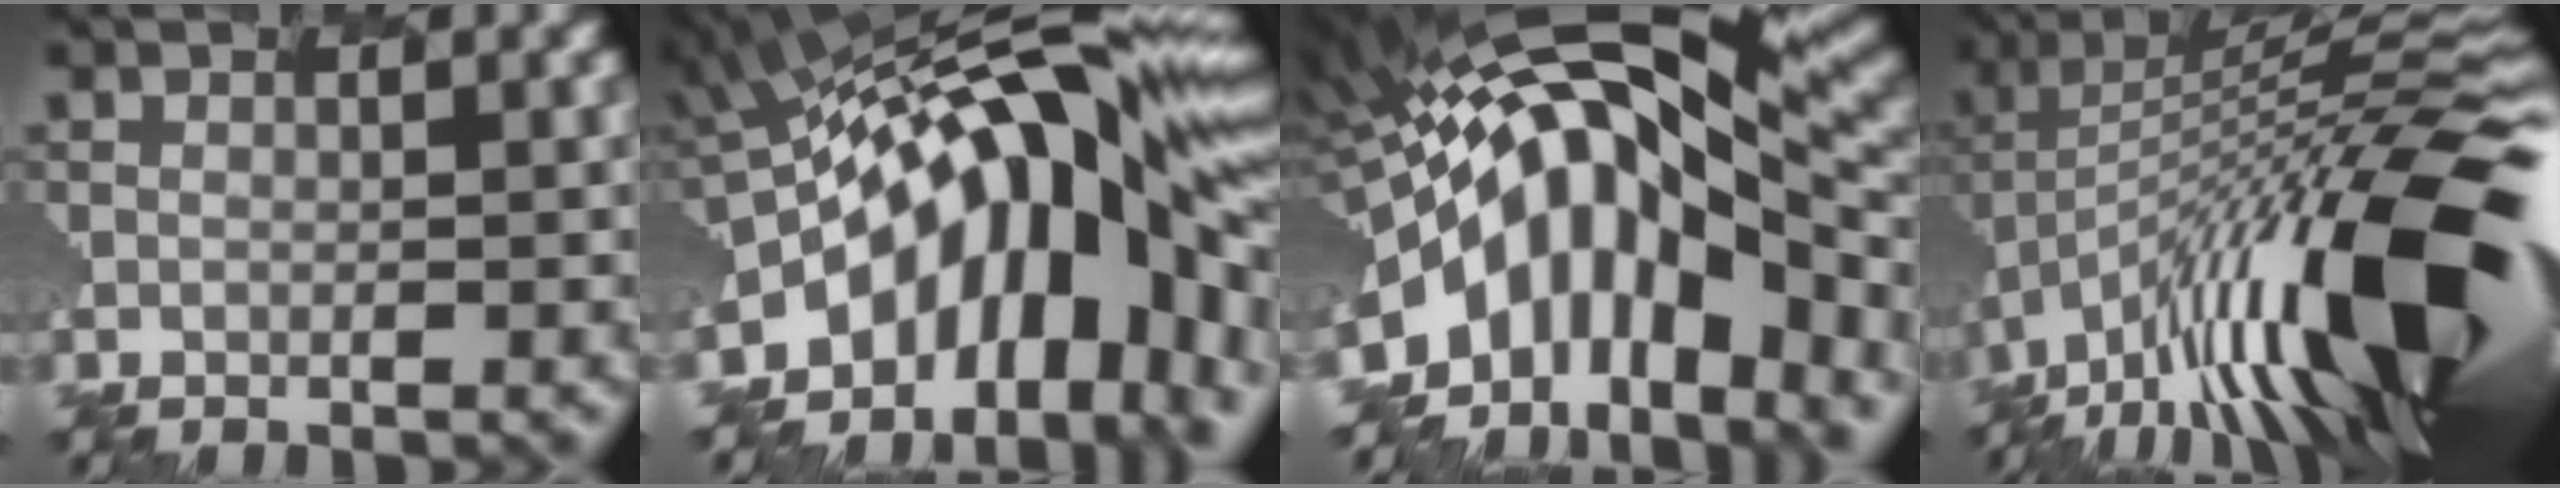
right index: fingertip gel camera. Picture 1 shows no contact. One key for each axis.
{"total": 13.7, "fx": -3.4, "fy": 5.7, "fz": 12.0, "tx": -0.152, "ty": 0.043, "tz": -0.079}
{"total": 12.0, "fx": -3.8, "fy": 4.5, "fz": 10.4, "tx": -0.179, "ty": 0.016, "tz": -0.071}
{"total": 16.7, "fx": -4.8, "fy": 5.2, "fz": 15.2, "tx": -0.239, "ty": 0.036, "tz": -0.117}